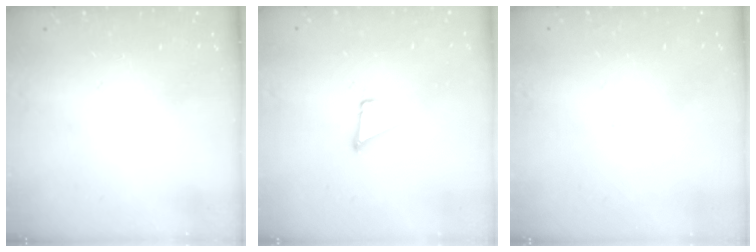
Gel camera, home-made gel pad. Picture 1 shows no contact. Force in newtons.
{"total": 1.7, "press": 1.7, "slide": 0.1}
{"total": 1.2, "press": 1.2, "slide": 0.1}